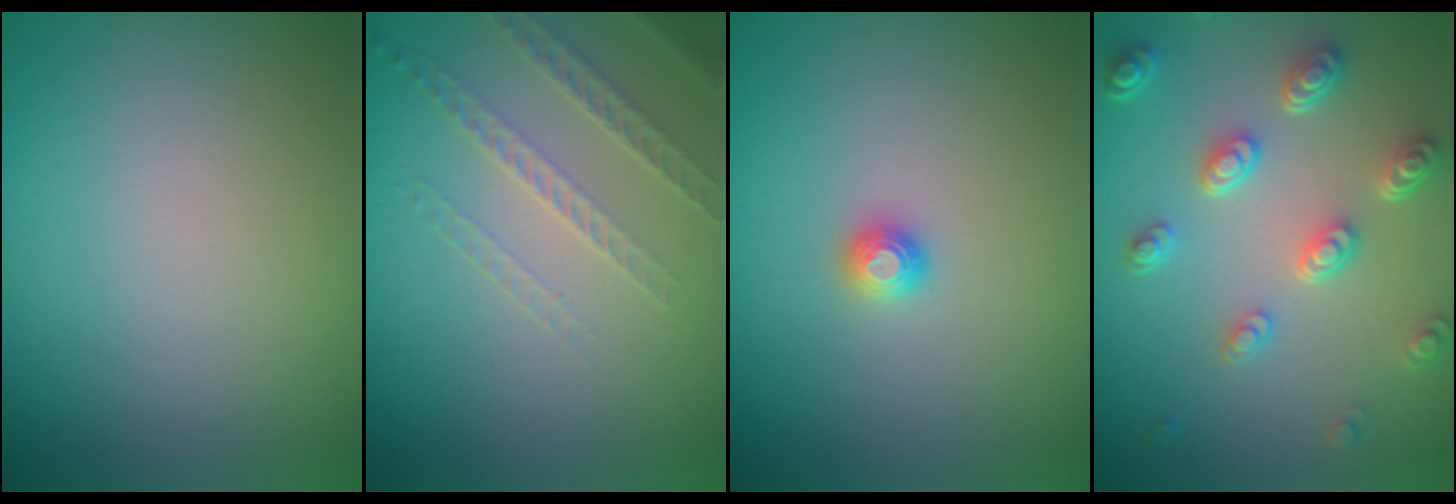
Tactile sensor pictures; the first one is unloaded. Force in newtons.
{"total": 1.6, "press": 1.3, "slide": 0.9}
{"total": 1.2, "press": 1.2, "slide": 0.1}
{"total": 4.8, "press": 3.6, "slide": 3.2}